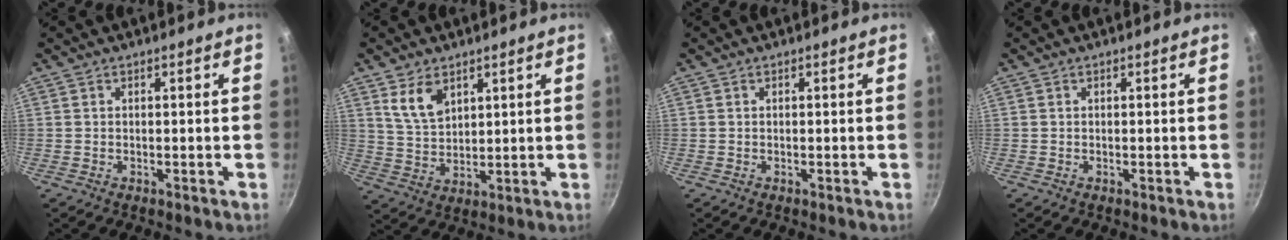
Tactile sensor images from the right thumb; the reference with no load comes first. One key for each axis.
{"total": 7.1, "fx": 3.8, "fy": 4.2, "fz": 4.2, "tx": -0.064, "ty": -0.023, "tz": 0.082}
{"total": 0.0}
{"total": 0.0}